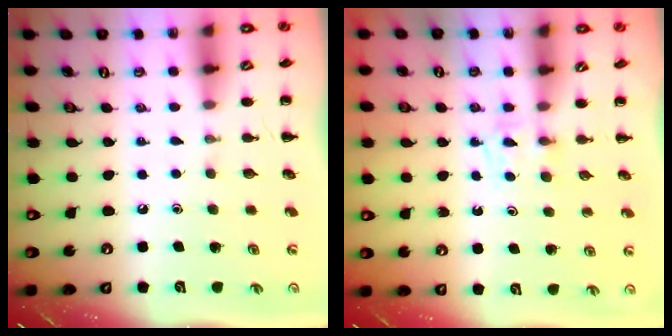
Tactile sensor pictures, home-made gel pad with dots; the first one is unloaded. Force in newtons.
{"total": 2.5, "press": 2.2, "slide": 1.1}